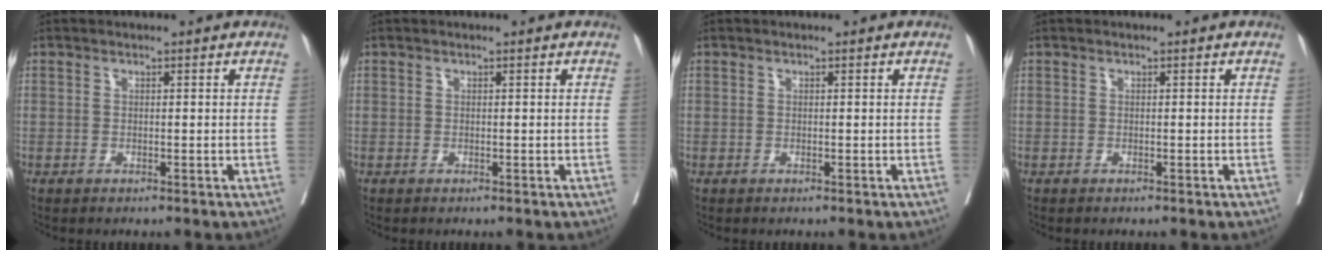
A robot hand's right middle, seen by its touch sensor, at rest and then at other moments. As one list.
[{"total": 0.0}, {"total": 0.0}, {"total": 0.0}]